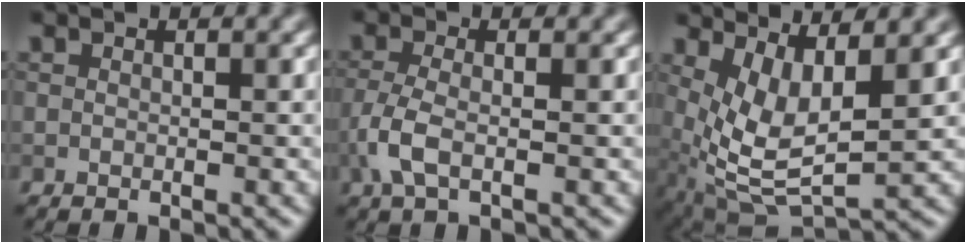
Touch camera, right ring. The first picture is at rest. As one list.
[{"total": 3.1, "force": [-1.1, 1.1, 2.7], "torque": [-0.067, 0.000, -0.028]}, {"total": 6.8, "force": [1.8, 2.8, 6.0], "torque": [-0.130, -0.010, 0.040]}]